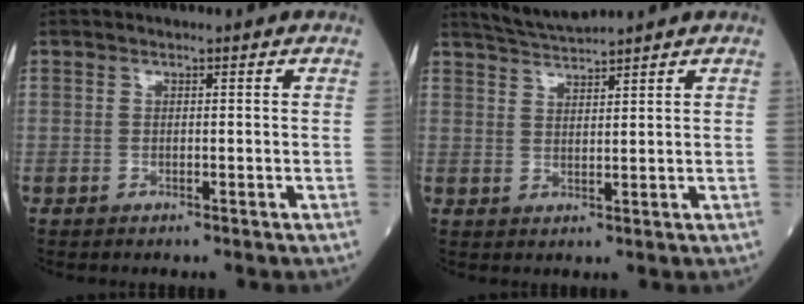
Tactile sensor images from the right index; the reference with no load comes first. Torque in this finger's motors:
{"motor_torque": [-0.16, 0.29, 0.02, 0.01]}